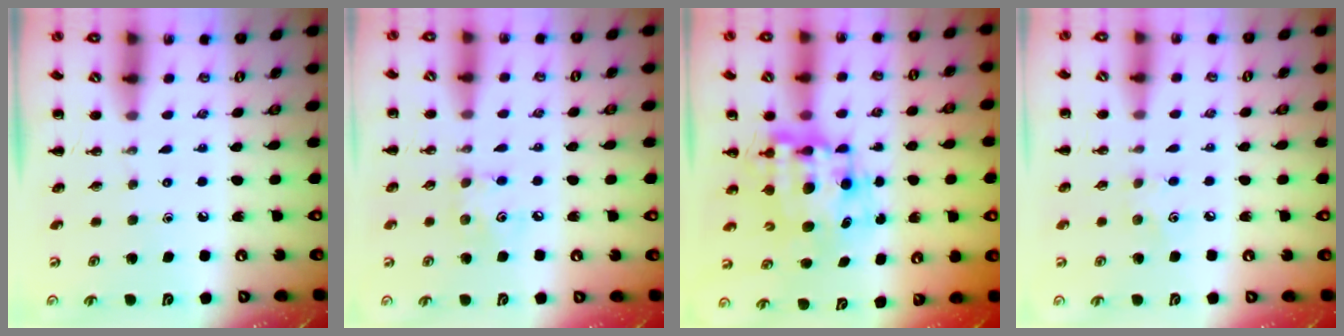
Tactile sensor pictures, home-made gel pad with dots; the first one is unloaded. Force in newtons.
{"total": 5.1, "press": 5.0, "slide": 0.8}
{"total": 10.1, "press": 9.8, "slide": 2.6}
{"total": 4.0, "press": 3.9, "slide": 1.0}